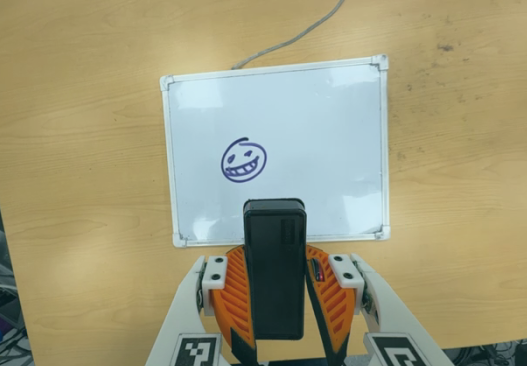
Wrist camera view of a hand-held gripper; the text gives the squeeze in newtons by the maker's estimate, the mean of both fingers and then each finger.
{"total": 9.4, "left": 7.8, "right": 11.1}